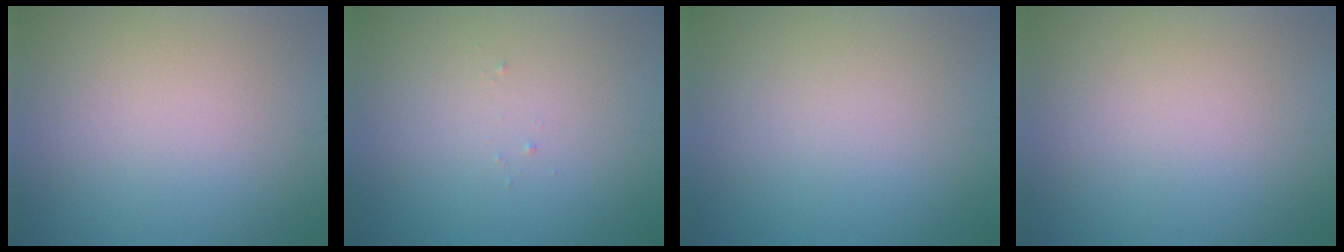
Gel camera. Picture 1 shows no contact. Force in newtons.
{"total": 0.0}
{"total": 0.0}
{"total": 0.0}